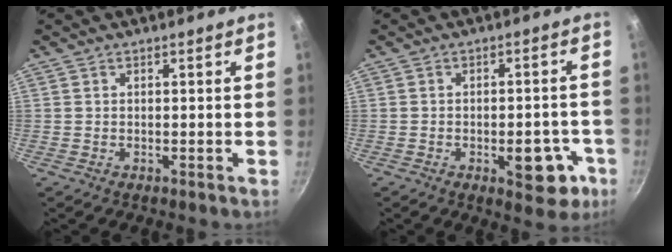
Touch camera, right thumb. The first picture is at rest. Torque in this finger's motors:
{"motor_torque": [2.70, 2.31, 0.98, -0.53, 0.01]}